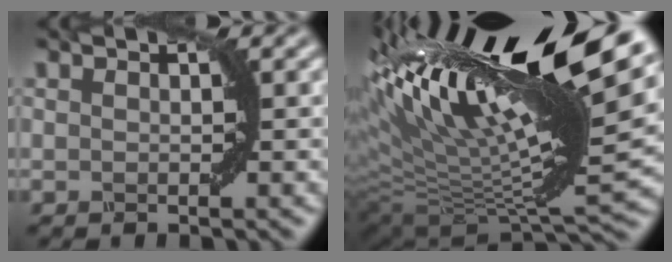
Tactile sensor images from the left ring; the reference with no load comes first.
{"total": 16.9, "force": [7.2, 5.7, 14.2], "torque": [-0.265, 0.026, 0.120]}